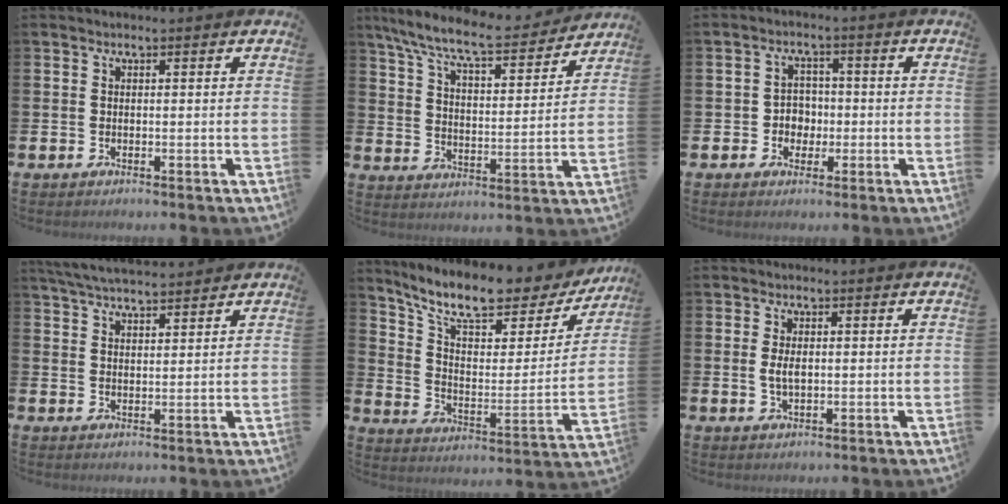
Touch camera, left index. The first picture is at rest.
{"total": 9.3, "force": [8.4, 1.3, 3.8], "torque": [-0.116, -0.049, 0.145]}
{"total": 3.2, "force": [-0.5, 2.9, 1.0], "torque": [-0.016, 0.001, -0.018]}
{"total": 5.0, "force": [4.8, 0.5, 1.1], "torque": [-0.030, -0.022, 0.087]}
{"total": 10.5, "force": [8.9, 2.8, 4.7], "torque": [-0.123, -0.060, 0.152]}
{"total": 2.2, "force": [0.2, 1.1, 2.0], "torque": [-0.025, -0.002, -0.001]}